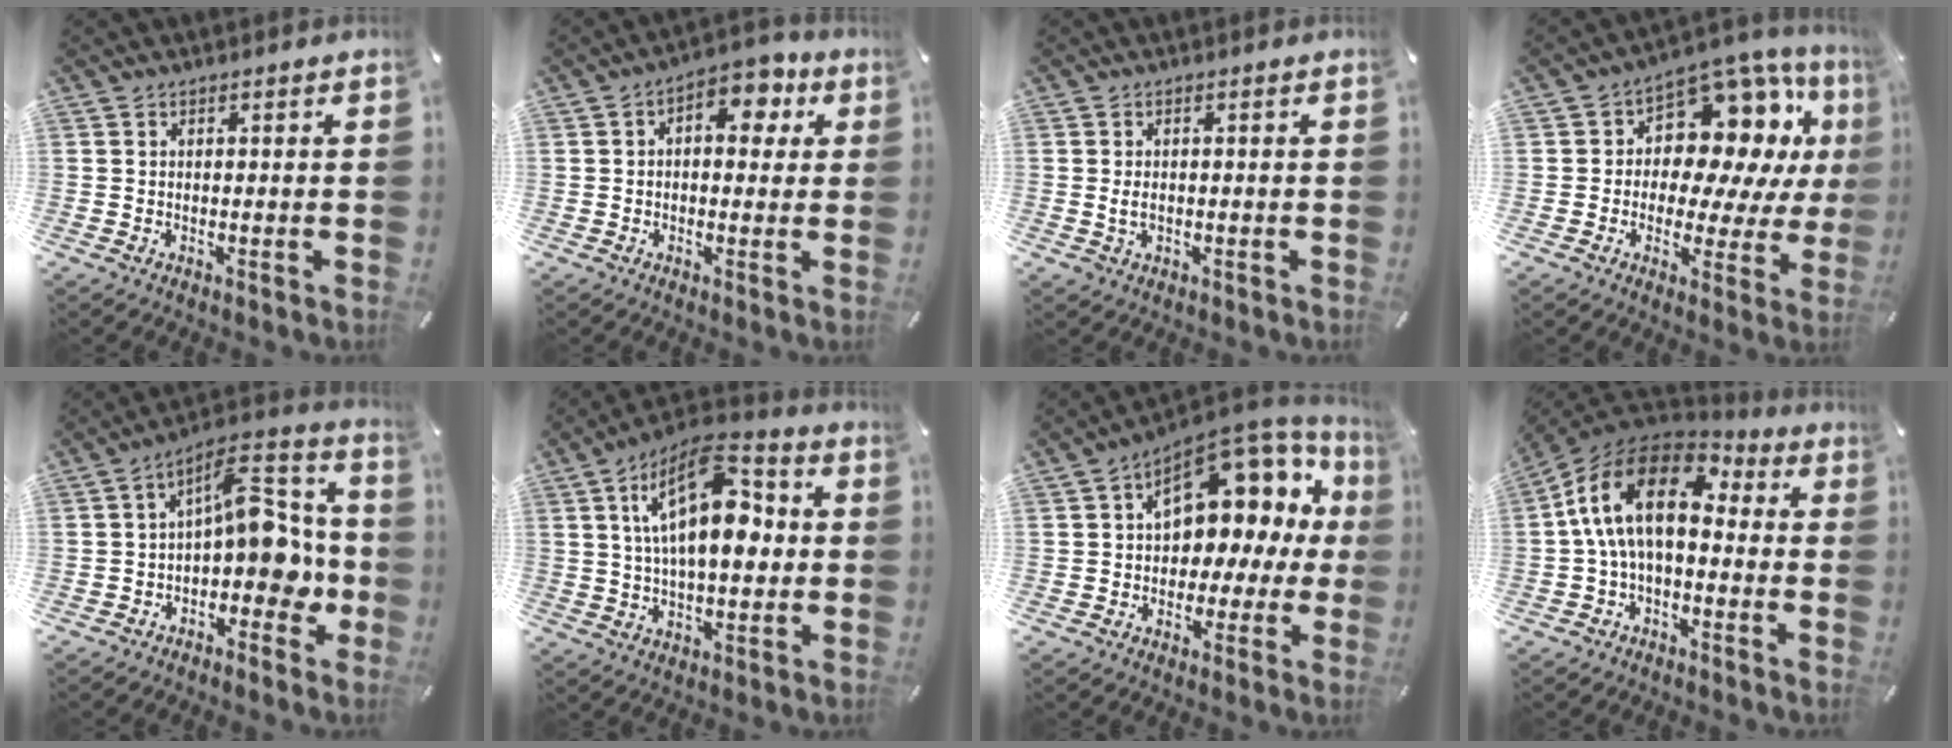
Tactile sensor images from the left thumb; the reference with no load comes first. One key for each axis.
{"total": 7.0, "fx": 2.6, "fy": 4.2, "fz": 5.0, "tx": -0.057, "ty": -0.015, "tz": 0.036}
{"total": 2.1, "fx": -0.3, "fy": 1.4, "fz": 1.6, "tx": -0.029, "ty": 0.003, "tz": -0.004}
{"total": 13.1, "fx": 5.4, "fy": 9.0, "fz": 7.8, "tx": -0.117, "ty": -0.055, "tz": 0.099}
{"total": 12.4, "fx": 1.0, "fy": 7.5, "fz": 9.8, "tx": -0.109, "ty": -0.020, "tz": 0.020}
{"total": 17.2, "fx": 4.0, "fy": 9.0, "fz": 14.1, "tx": -0.246, "ty": -0.011, "tz": 0.065}
{"total": 12.9, "fx": 6.2, "fy": 8.4, "fz": 7.5, "tx": -0.089, "ty": -0.052, "tz": 0.107}
{"total": 15.9, "fx": 2.2, "fy": 9.3, "fz": 12.6, "tx": -0.268, "ty": 0.012, "tz": 0.032}